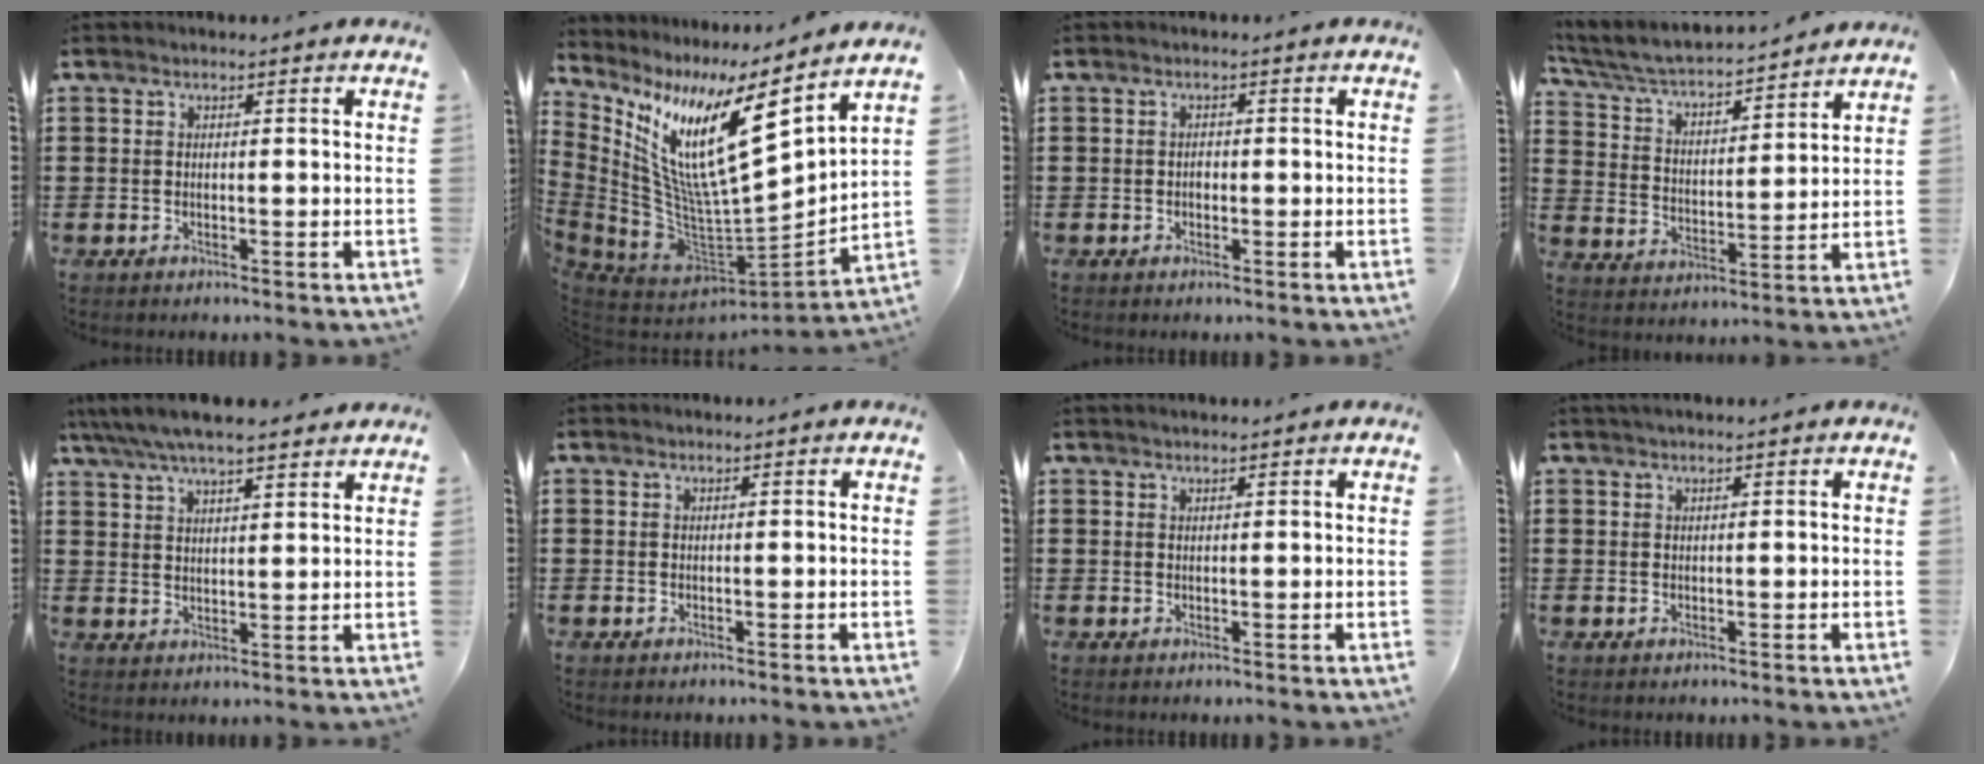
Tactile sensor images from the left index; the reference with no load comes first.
{"total": 15.2, "force": [6.5, 3.4, 13.3], "torque": [-0.283, -0.053, 0.096]}
{"total": 0.8, "force": [-0.1, 0.5, 0.6], "torque": [-0.013, 0.000, -0.003]}
{"total": 4.9, "force": [4.4, 0.5, 2.0], "torque": [-0.059, -0.035, 0.069]}
{"total": 5.6, "force": [4.9, 1.0, 2.5], "torque": [-0.065, -0.011, 0.088]}
{"total": 0.0}
{"total": 0.7, "force": [0.6, 0.0, 0.3], "torque": [-0.006, -0.001, 0.013]}
{"total": 0.7, "force": [0.5, 0.0, 0.5], "torque": [-0.011, 0.001, 0.010]}